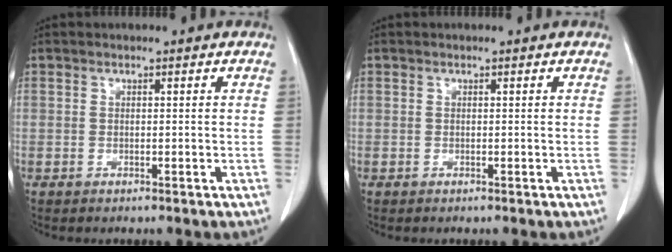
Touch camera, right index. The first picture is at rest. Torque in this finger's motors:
{"motor_torque": [0.00, 0.00, 0.00, 0.00]}